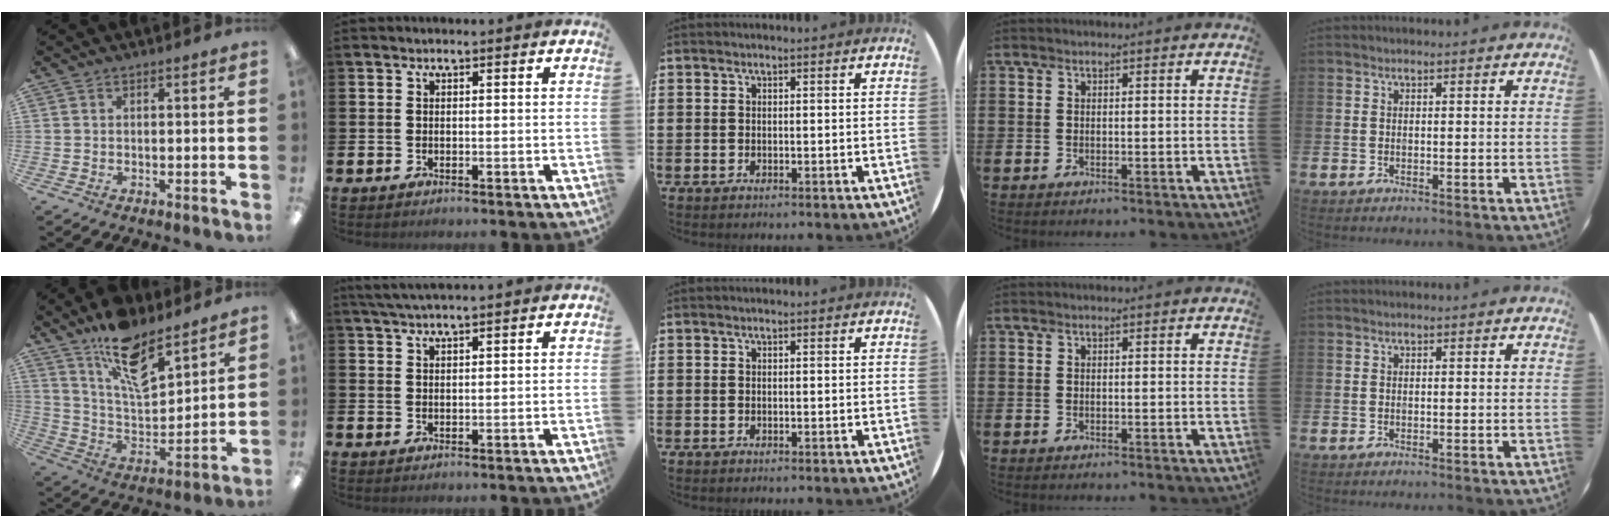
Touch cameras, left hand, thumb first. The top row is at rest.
{"thumb": {"total": 15.6, "force": [11.0, 6.2, 9.1], "torque": [-0.157, -0.061, 0.194]}, "index": {"total": 3.4, "force": [3.2, 0.1, 1.1], "torque": [-0.038, -0.002, 0.062]}}